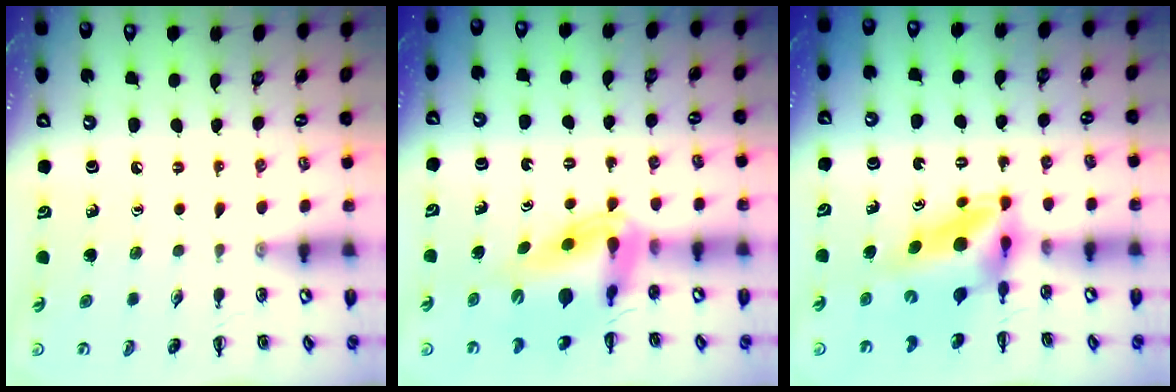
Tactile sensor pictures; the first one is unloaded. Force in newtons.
{"total": 12.8, "press": 12.1, "slide": 4.3}
{"total": 5.3, "press": 5.0, "slide": 1.5}